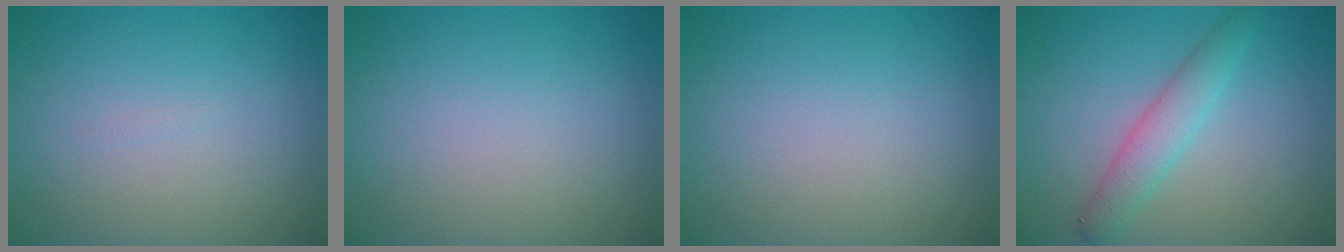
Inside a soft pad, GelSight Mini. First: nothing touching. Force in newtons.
{"total": 0.0}
{"total": 0.0}
{"total": 2.8, "press": 2.8, "slide": 0.1}